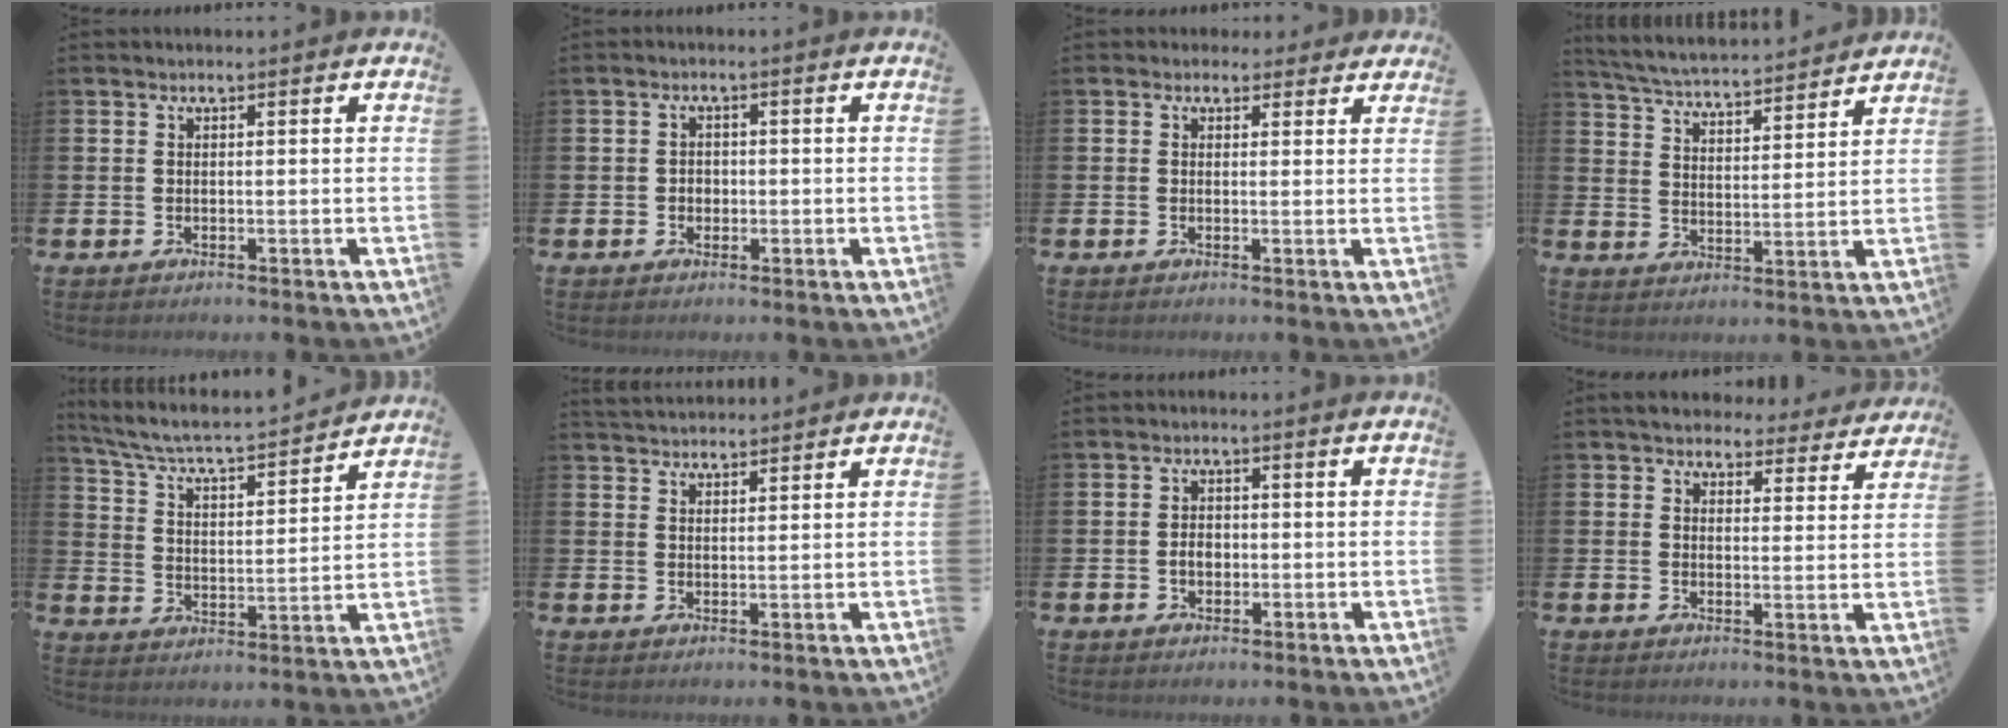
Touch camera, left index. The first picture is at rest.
{"total": 1.5, "force": [-0.4, 1.4, 0.6], "torque": [-0.005, 0.004, -0.011]}
{"total": 2.0, "force": [1.7, 1.0, -0.1], "torque": [0.006, -0.002, 0.028]}
{"total": 5.1, "force": [5.0, 0.2, 0.8], "torque": [-0.041, -0.043, 0.086]}
{"total": 5.8, "force": [5.4, 0.5, 1.9], "torque": [-0.068, -0.049, 0.087]}
{"total": 2.9, "force": [2.8, 0.6, 0.1], "torque": [-0.001, -0.017, 0.052]}
{"total": 2.4, "force": [-0.5, 1.7, 1.5], "torque": [-0.012, -0.002, -0.016]}
{"total": 4.4, "force": [4.1, 1.6, 0.4], "torque": [-0.016, -0.026, 0.071]}